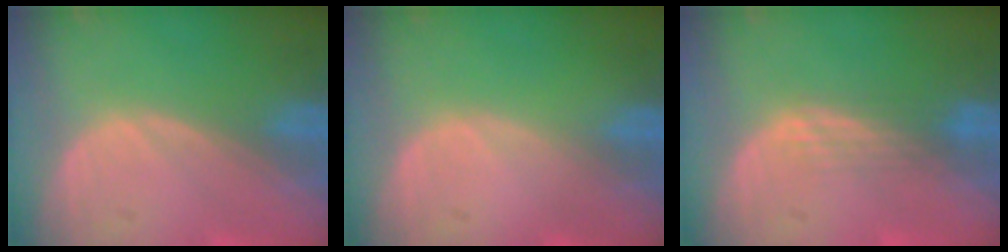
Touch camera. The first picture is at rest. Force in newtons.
{"total": 0.0}
{"total": 3.0, "press": 2.5, "slide": 1.6}